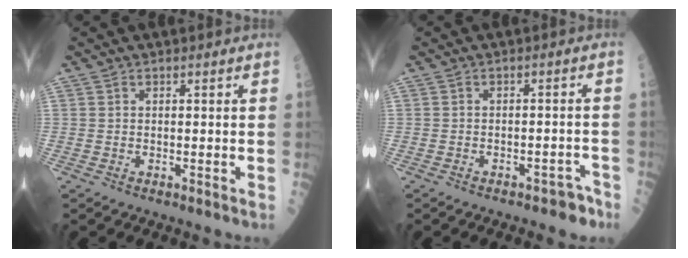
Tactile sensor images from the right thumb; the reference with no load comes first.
{"total": 3.6, "force": [-2.7, 1.7, 1.7], "torque": [-0.005, 0.031, -0.030]}